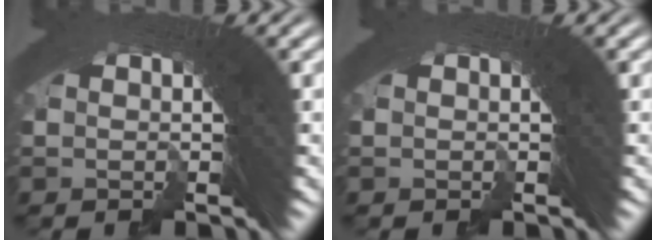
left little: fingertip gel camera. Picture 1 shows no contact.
{"total": 0.0}